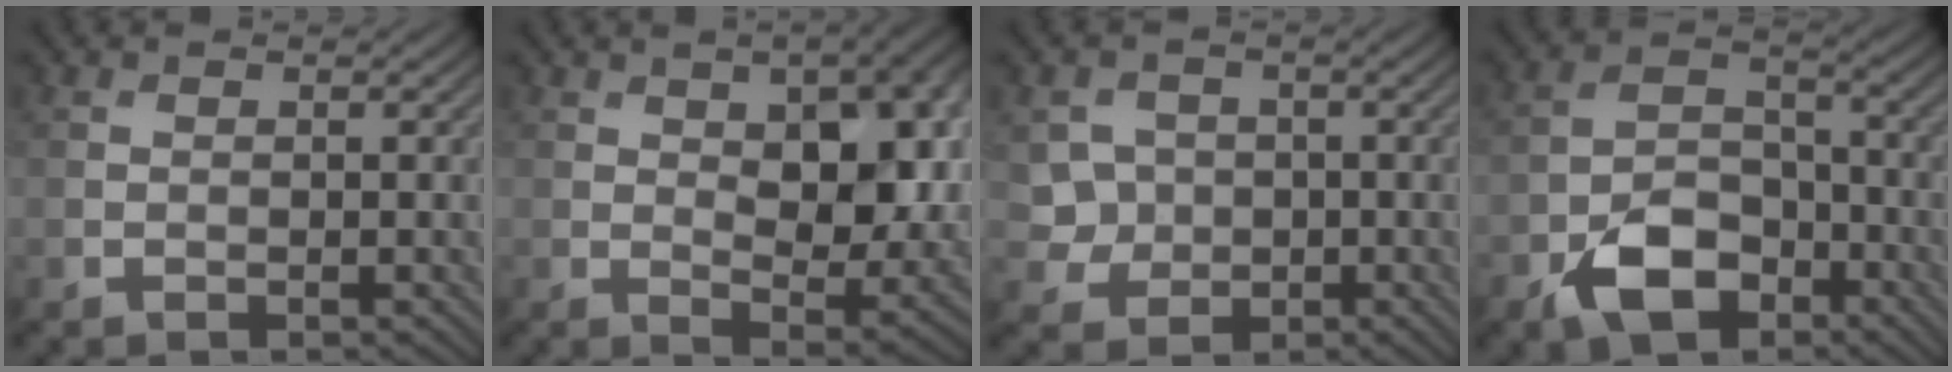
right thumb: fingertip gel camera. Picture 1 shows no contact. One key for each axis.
{"total": 12.0, "fx": 2.0, "fy": 6.5, "fz": 9.9, "tx": -0.150, "ty": -0.008, "tz": 0.039}
{"total": 4.2, "fx": -0.3, "fy": 4.0, "fz": 1.2, "tx": -0.030, "ty": -0.008, "tz": -0.018}
{"total": 8.4, "fx": -4.7, "fy": 5.0, "fz": 4.9, "tx": -0.094, "ty": -0.004, "tz": -0.098}